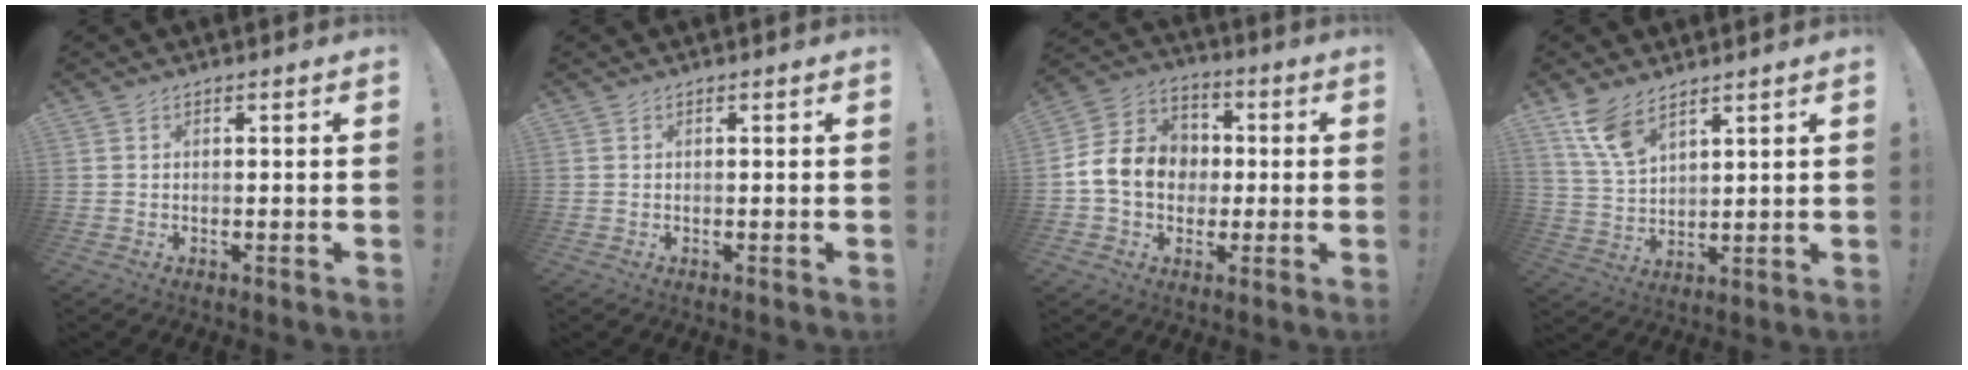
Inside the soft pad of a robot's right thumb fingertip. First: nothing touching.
{"total": 0.0}
{"total": 15.0, "force": [-0.2, 12.8, 7.9], "torque": [-0.131, 0.019, 0.007]}
{"total": 9.3, "force": [6.7, 4.0, 4.9], "torque": [-0.089, -0.035, 0.131]}